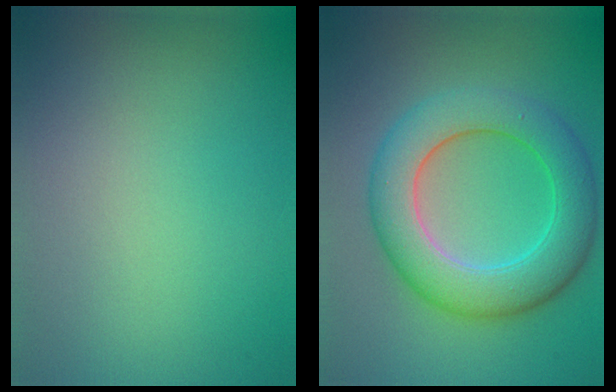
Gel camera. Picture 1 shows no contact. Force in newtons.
{"total": 7.6, "press": 7.6, "slide": 0.1}